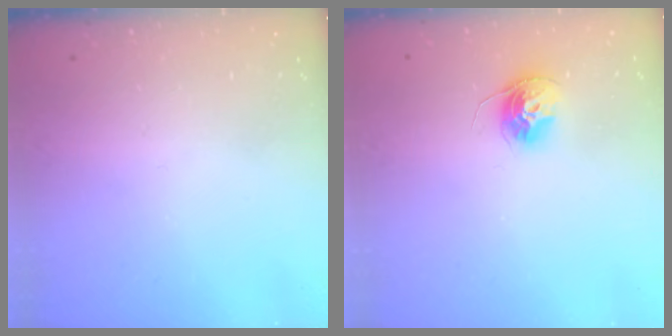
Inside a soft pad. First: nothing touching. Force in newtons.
{"total": 11.4, "press": 11.4, "slide": 1.0}